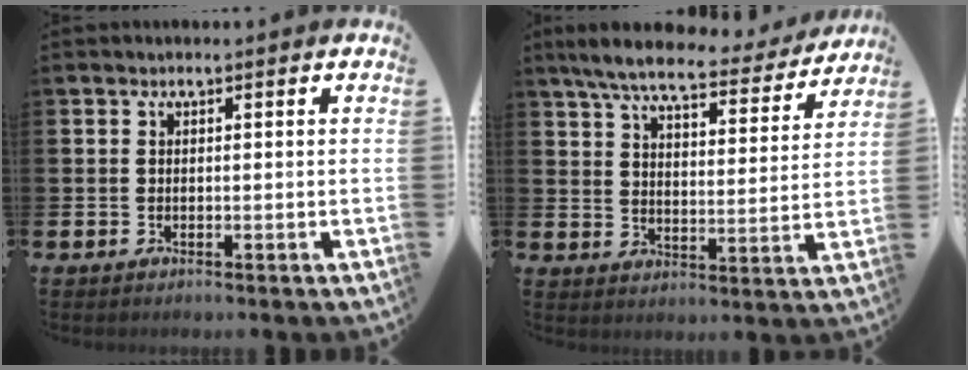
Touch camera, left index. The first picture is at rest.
{"total": 7.9, "force": [7.0, 1.4, 3.3], "torque": [-0.088, -0.037, 0.120]}